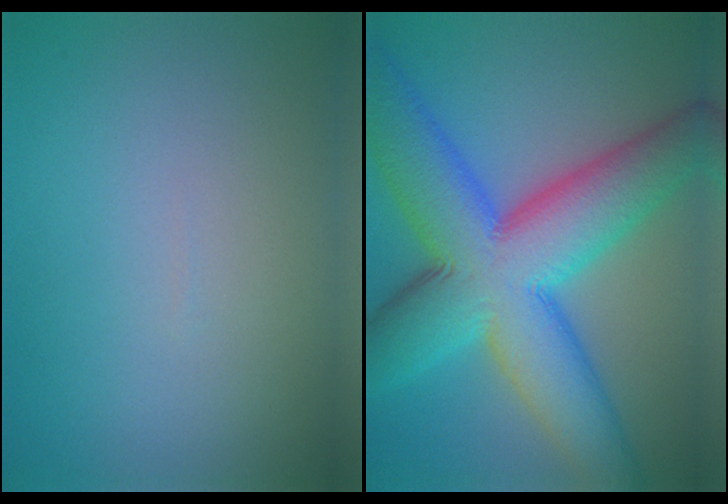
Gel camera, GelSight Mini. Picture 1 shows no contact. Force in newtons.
{"total": 14.2, "press": 14.2, "slide": 0.2}